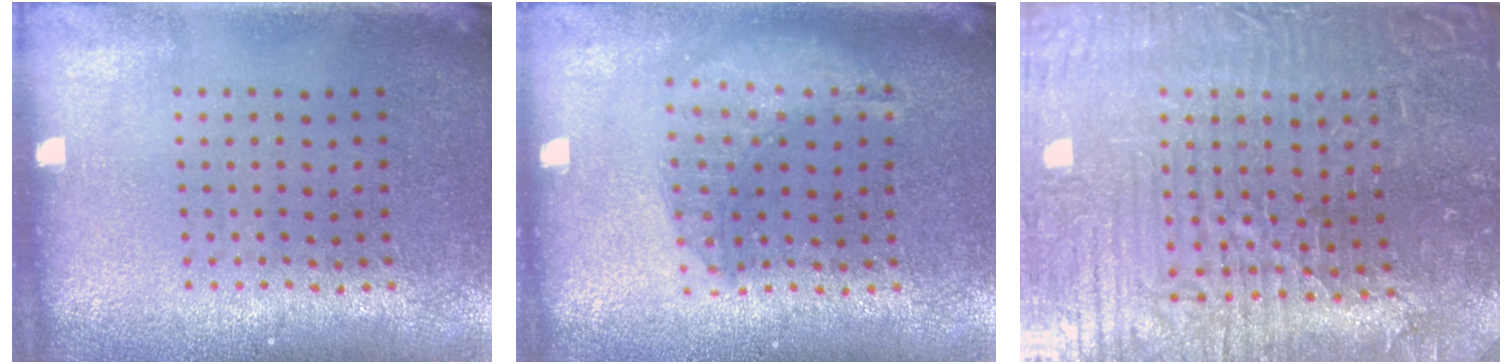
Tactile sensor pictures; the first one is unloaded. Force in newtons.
{"total": 1.3, "press": 1.3, "slide": 0.4}
{"total": 4.6, "press": 4.5, "slide": 0.8}